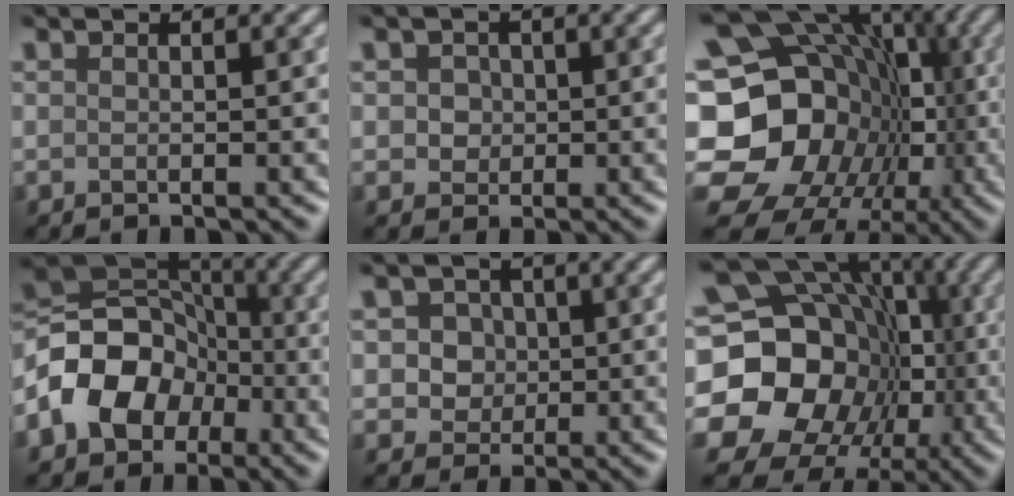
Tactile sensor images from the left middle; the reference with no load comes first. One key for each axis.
{"total": 2.9, "fx": 1.0, "fy": 2.5, "fz": 1.3, "tx": -0.003, "ty": 0.021, "tz": -0.003}
{"total": 21.2, "fx": -3.2, "fy": 18.6, "fz": 9.8, "tx": -0.146, "ty": -0.003, "tz": -0.091}
{"total": 9.2, "fx": -3.0, "fy": 7.0, "fz": 5.2, "tx": -0.090, "ty": 0.005, "tz": -0.065}
{"total": 4.6, "fx": 1.5, "fy": 3.9, "fz": 1.9, "tx": -0.019, "ty": 0.024, "tz": 0.007}
{"total": 22.6, "fx": -3.3, "fy": 20.1, "fz": 9.8, "tx": -0.164, "ty": -0.012, "tz": -0.097}